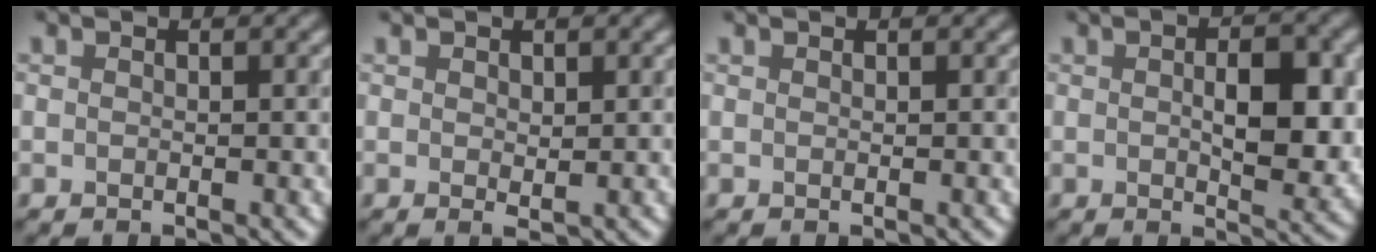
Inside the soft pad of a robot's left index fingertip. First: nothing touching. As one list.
[{"total": 0.7, "force": [0.2, 0.4, 0.6], "torque": [-0.008, -0.003, 0.003]}, {"total": 0.0}, {"total": 5.8, "force": [0.4, 2.5, 5.3], "torque": [-0.083, -0.004, 0.008]}]